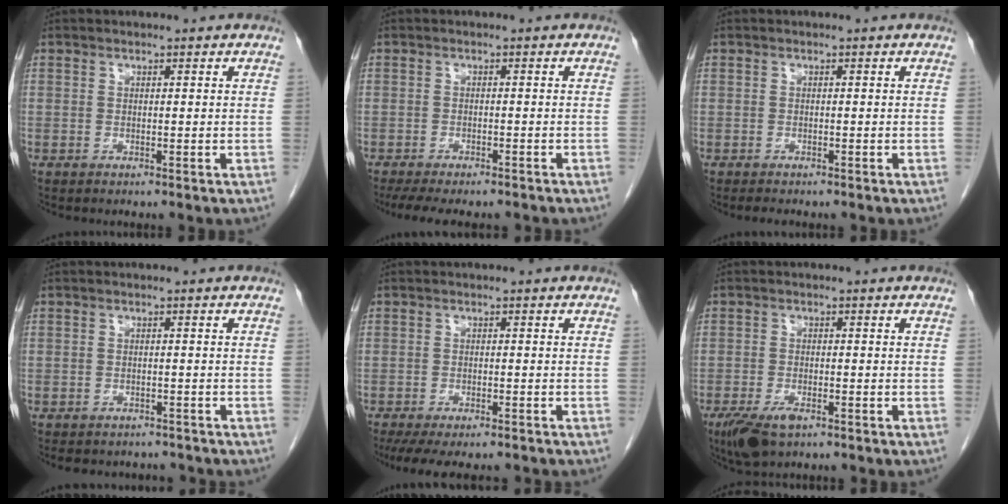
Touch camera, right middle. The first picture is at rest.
{"total": 10.8, "force": [-9.2, 2.7, 4.9], "torque": [-0.082, -0.011, -0.123]}
{"total": 1.4, "force": [-1.2, 0.4, 0.5], "torque": [-0.016, -0.006, -0.016]}
{"total": 7.0, "force": [-6.3, 2.7, 1.4], "torque": [-0.022, 0.002, -0.072]}
{"total": 12.1, "force": [-10.4, 2.9, 5.6], "torque": [-0.102, -0.015, -0.136]}
{"total": 5.4, "force": [-3.5, 2.1, 3.6], "torque": [-0.072, -0.009, -0.058]}